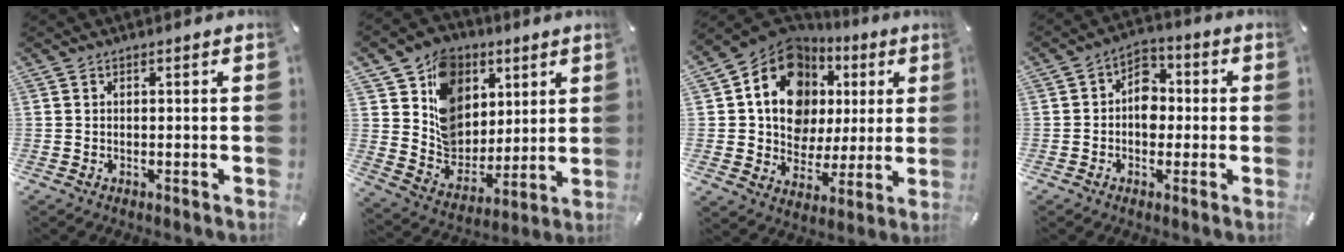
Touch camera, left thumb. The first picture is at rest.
{"total": 14.7, "force": [5.0, 13.0, 4.7], "torque": [-0.082, -0.032, 0.102]}
{"total": 15.2, "force": [5.5, 12.4, 6.9], "torque": [-0.119, -0.048, 0.101]}
{"total": 6.7, "force": [-1.1, 5.5, 3.8], "torque": [-0.050, 0.015, -0.022]}